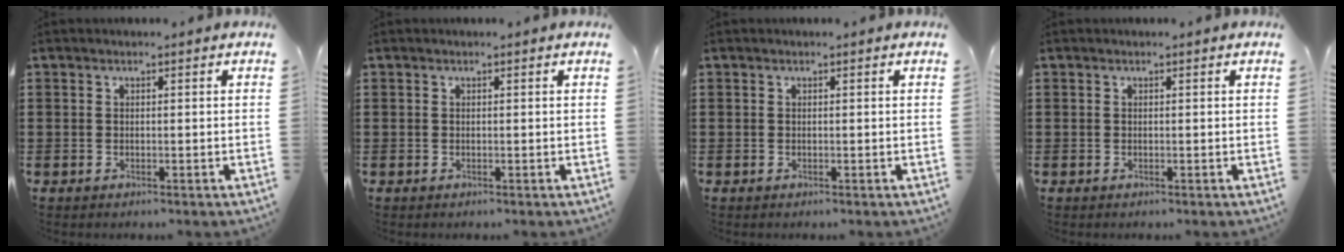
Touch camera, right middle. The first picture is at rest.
{"total": 0.0}
{"total": 0.0}
{"total": 0.0}